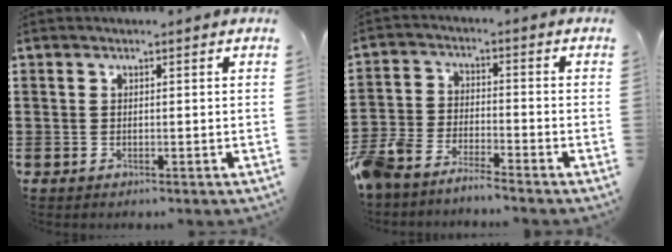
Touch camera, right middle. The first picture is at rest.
{"total": 5.8, "force": [-5.8, 0.2, 0.8], "torque": [-0.046, -0.005, -0.123]}